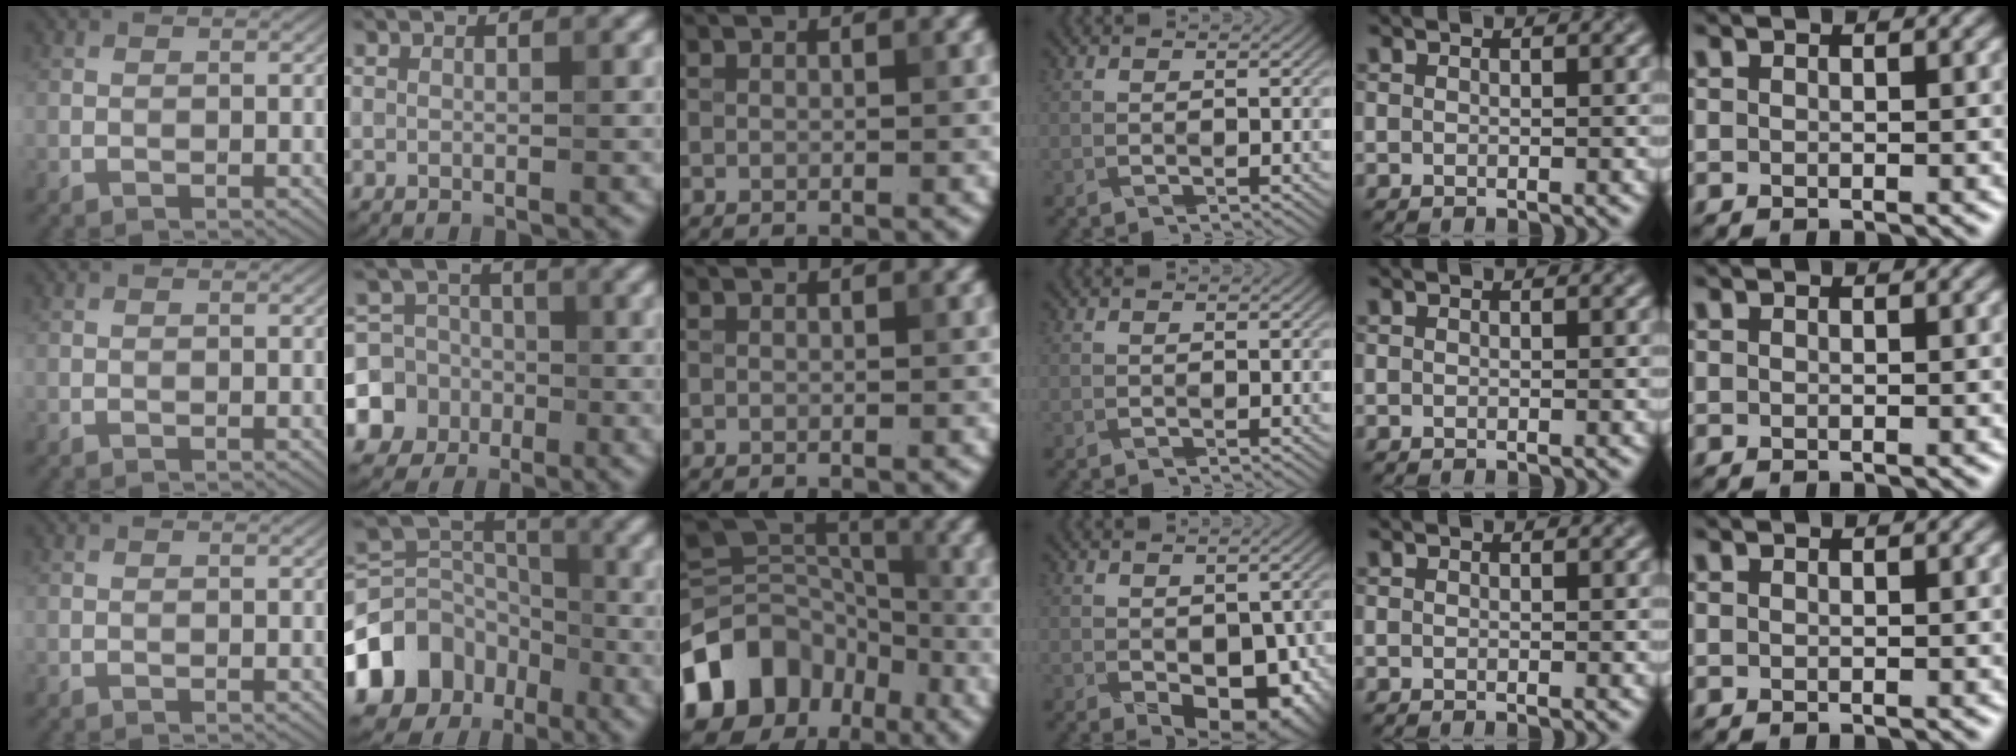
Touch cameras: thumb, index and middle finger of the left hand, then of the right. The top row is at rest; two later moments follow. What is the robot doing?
{"motion": "fold", "object": "handkerchief"}